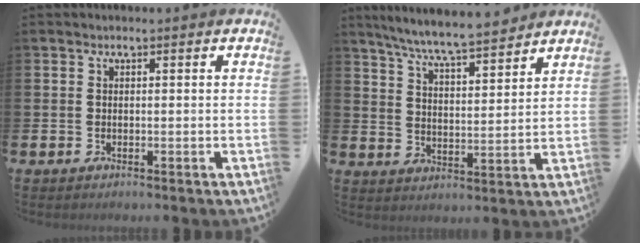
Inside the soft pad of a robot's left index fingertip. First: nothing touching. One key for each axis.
{"total": 7.5, "fx": 7.1, "fy": 0.1, "fz": 2.4, "tx": -0.073, "ty": -0.044, "tz": 0.126}